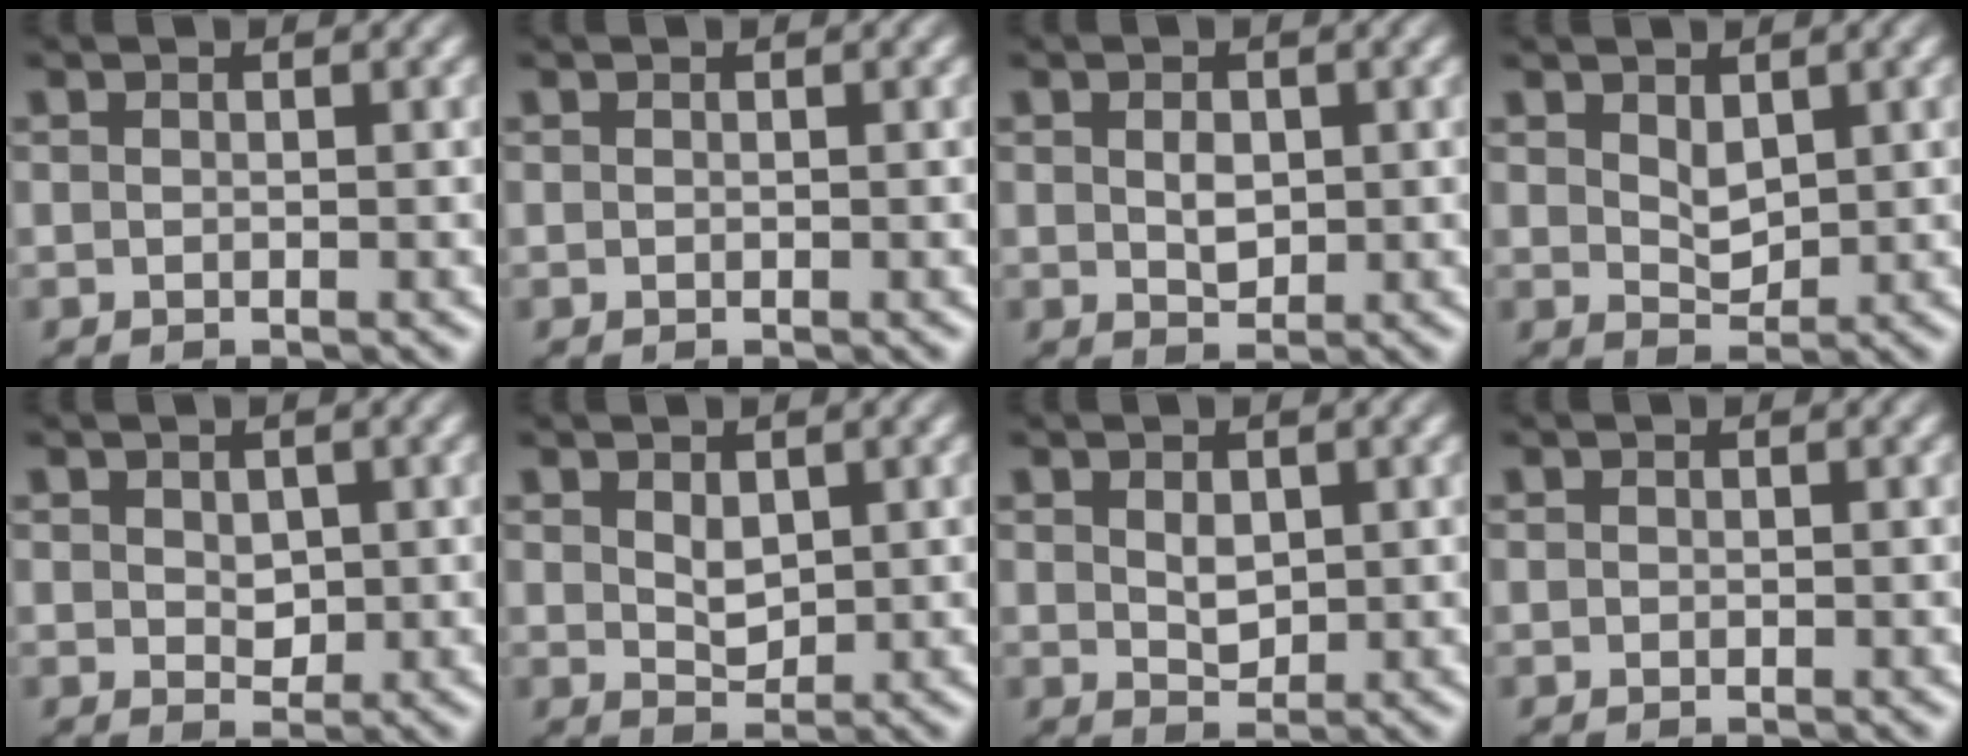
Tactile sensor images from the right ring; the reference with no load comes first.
{"total": 0.0}
{"total": 1.5, "force": [0.2, 0.9, 1.1], "torque": [-0.025, -0.015, 0.013]}
{"total": 1.6, "force": [1.2, 0.5, 1.0], "torque": [-0.013, -0.016, 0.029]}
{"total": 1.4, "force": [0.5, 1.1, 0.7], "torque": [-0.018, -0.015, 0.019]}
{"total": 1.4, "force": [0.8, 0.5, 1.0], "torque": [-0.016, -0.017, 0.024]}
{"total": 1.4, "force": [0.4, 0.8, 1.1], "torque": [-0.022, -0.018, 0.020]}
{"total": 0.0}